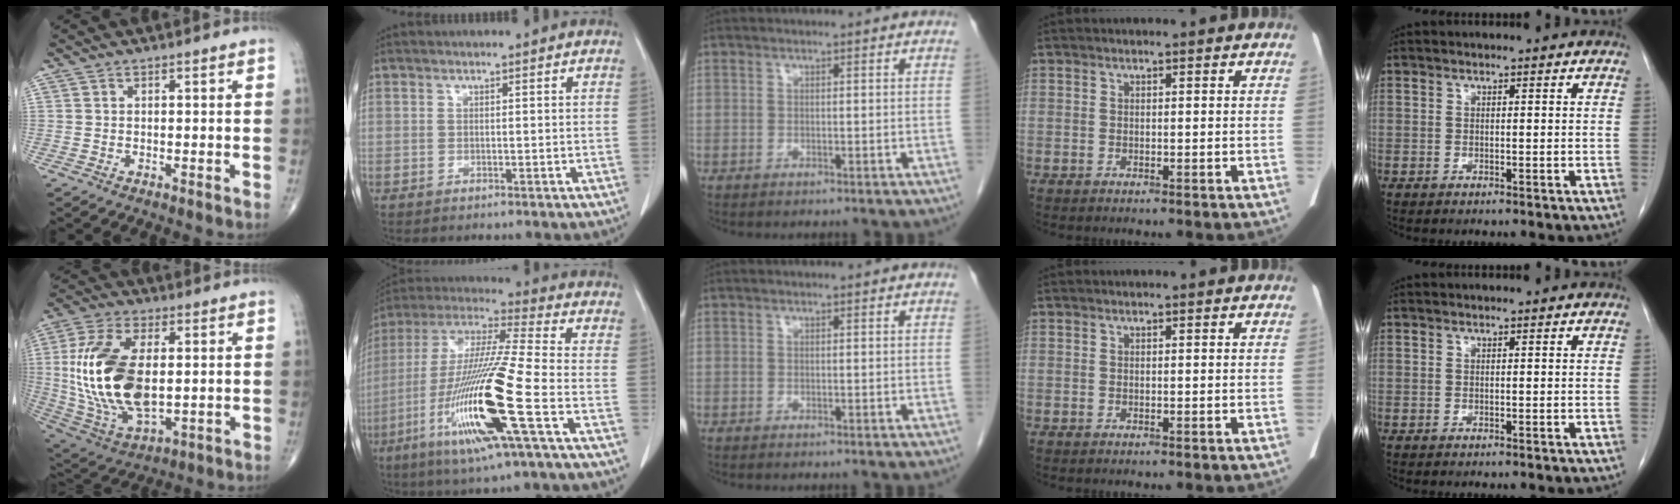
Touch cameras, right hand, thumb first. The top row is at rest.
{"thumb": {"total": 21.2, "force": [1.1, 10.7, 18.3], "torque": [-0.385, -0.015, 0.030]}, "index": {"total": 20.0, "force": [-7.0, 0.0, 18.7], "torque": [-0.403, -0.031, -0.141]}}